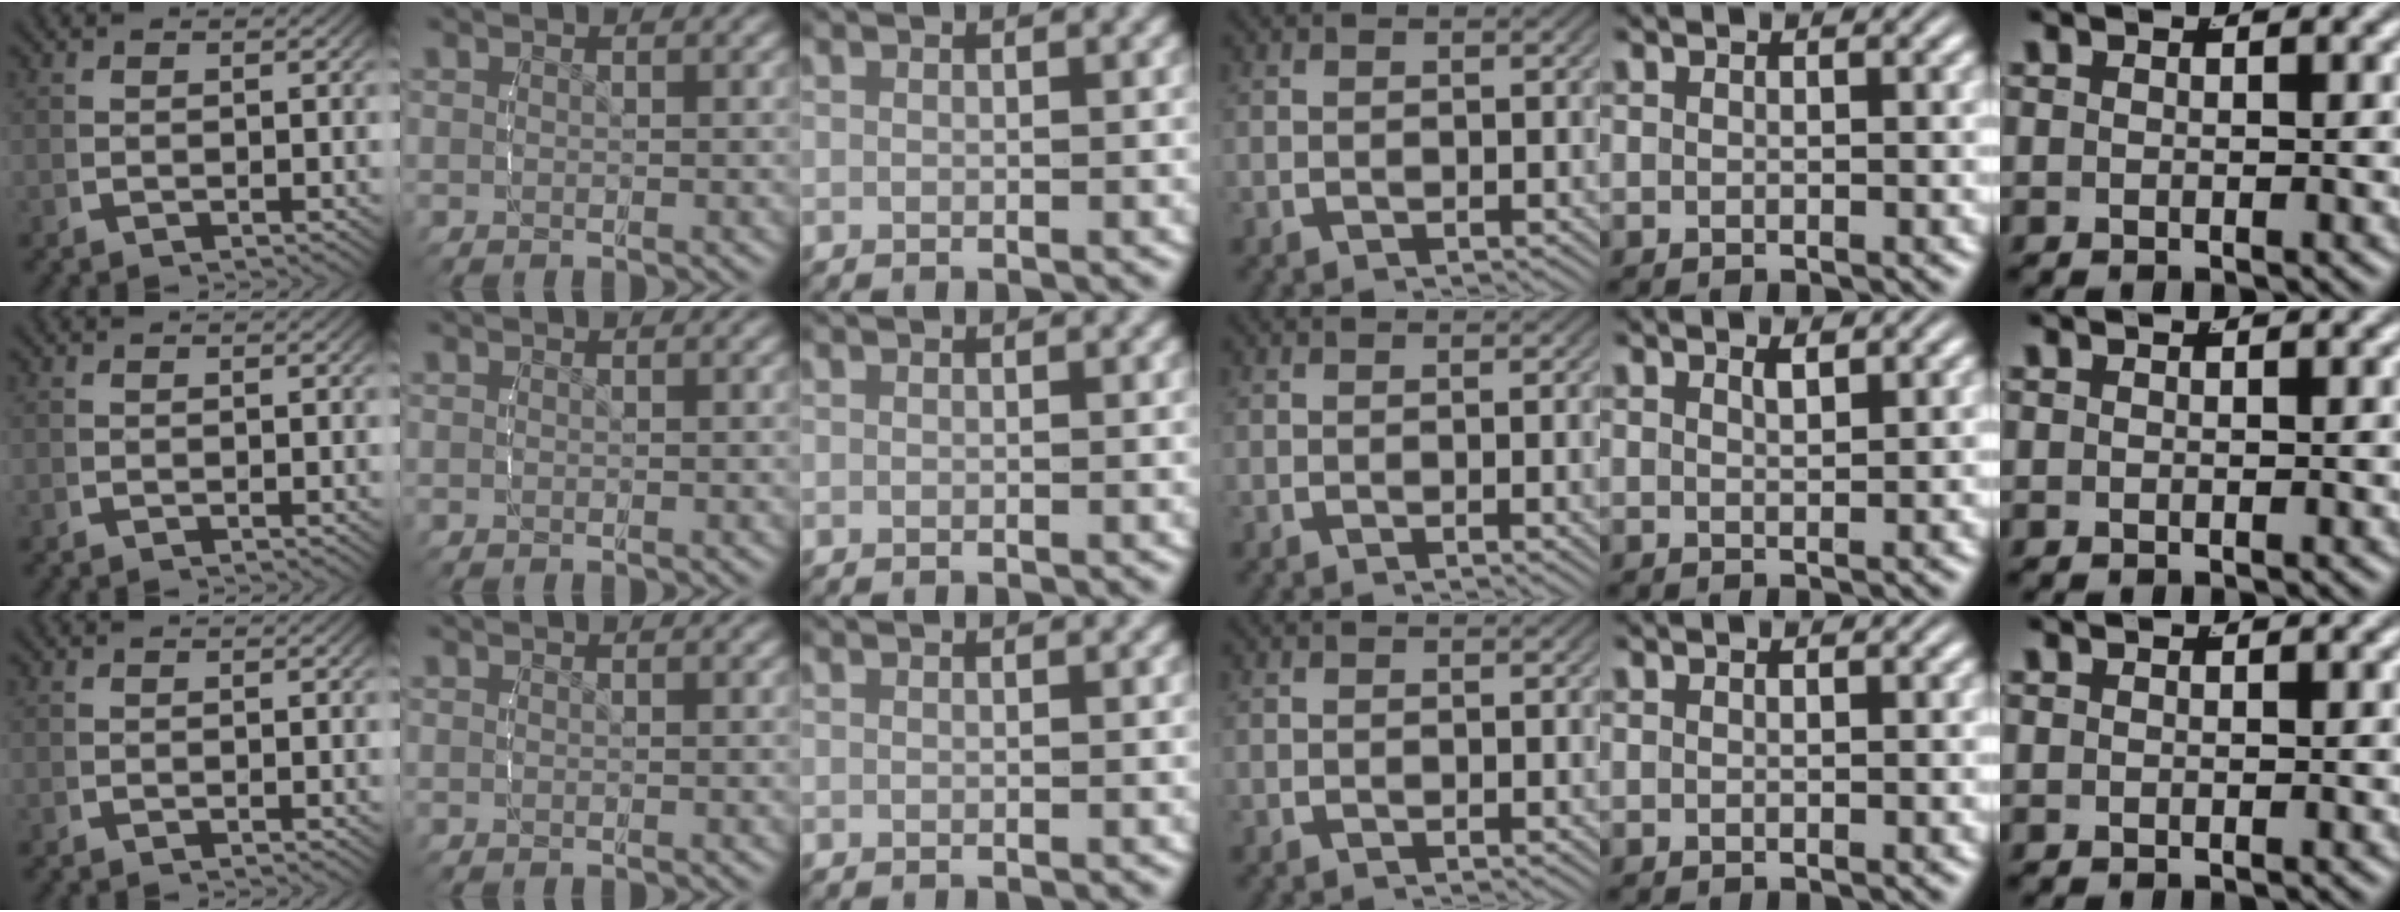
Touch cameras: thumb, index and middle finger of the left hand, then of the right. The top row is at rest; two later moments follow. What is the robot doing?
{"motion": "lift_and_place", "object": "cubes"}